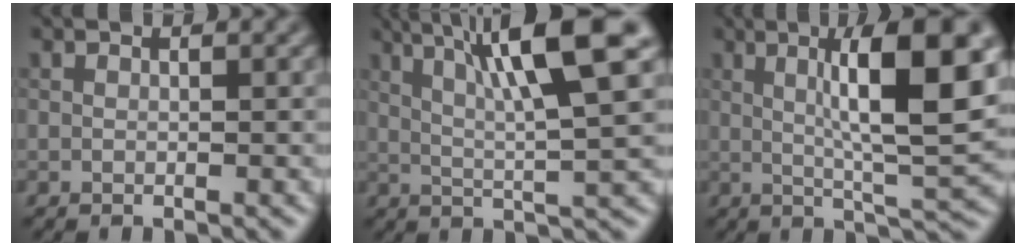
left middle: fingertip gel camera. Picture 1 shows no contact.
{"total": 9.8, "force": [4.1, 1.5, 8.8], "torque": [-0.123, 0.015, 0.065]}
{"total": 10.3, "force": [2.3, 1.9, 9.8], "torque": [-0.136, 0.003, 0.040]}